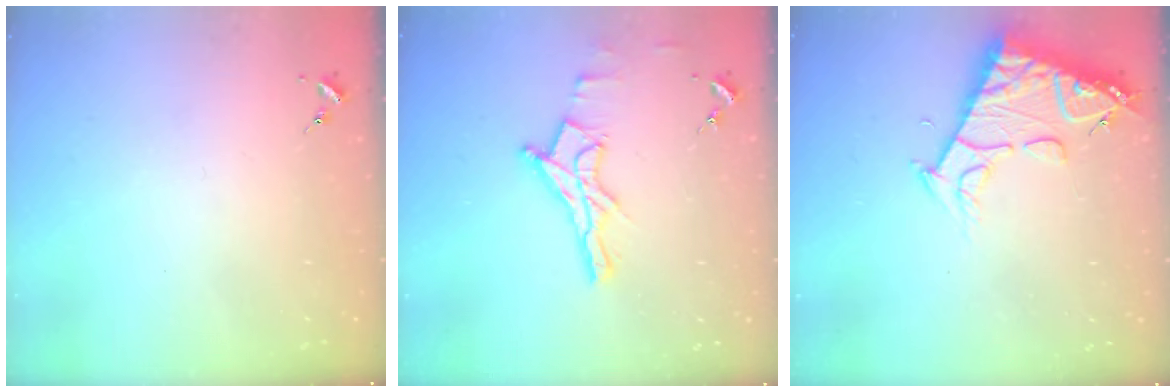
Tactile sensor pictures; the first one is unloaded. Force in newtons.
{"total": 11.1, "press": 11.1, "slide": 0.5}
{"total": 13.2, "press": 13.1, "slide": 1.6}